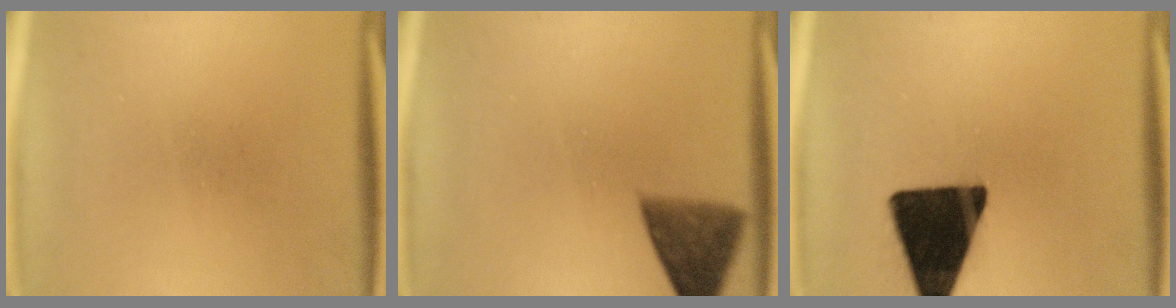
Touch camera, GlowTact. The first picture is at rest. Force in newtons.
{"total": 7.4}
{"total": 18.2}